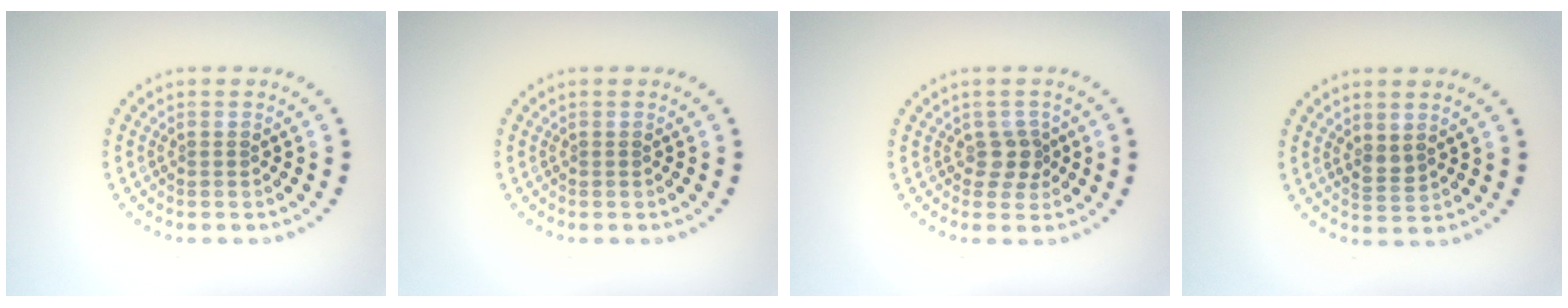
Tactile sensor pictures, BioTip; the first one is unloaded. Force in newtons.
{"total": 0.0}
{"total": 1.9, "press": 1.5, "slide": 1.1}
{"total": 1.5, "press": 1.4, "slide": 0.6}